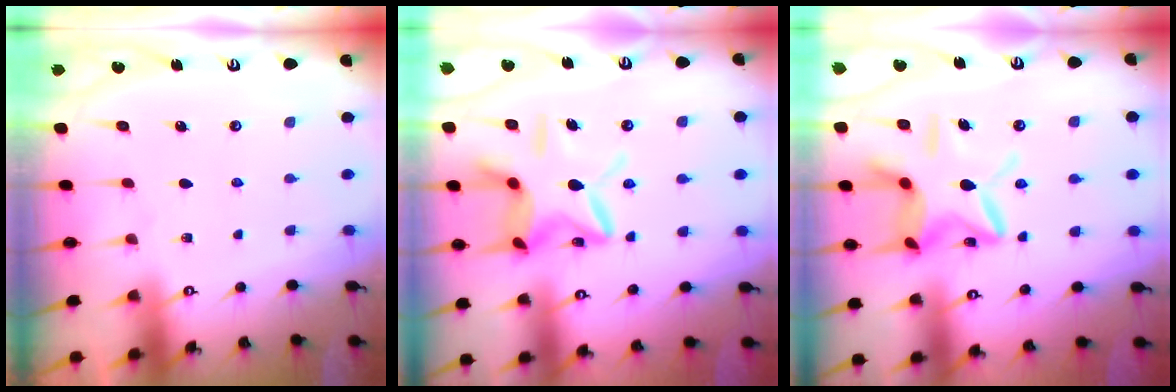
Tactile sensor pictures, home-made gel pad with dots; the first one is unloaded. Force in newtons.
{"total": 14.1, "press": 14.1, "slide": 1.1}
{"total": 14.1, "press": 14.1, "slide": 1.1}